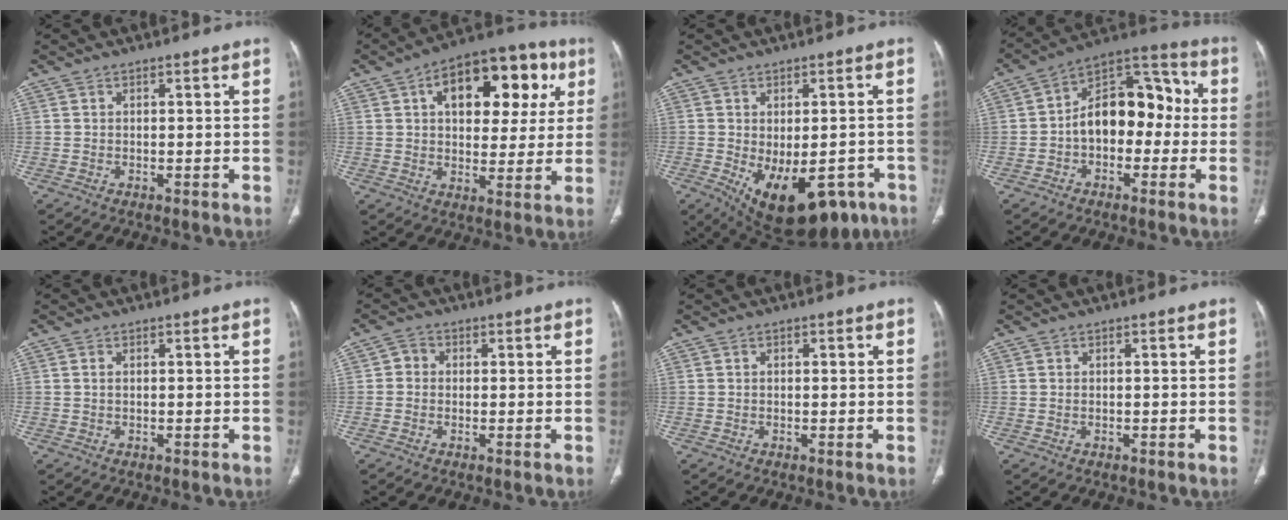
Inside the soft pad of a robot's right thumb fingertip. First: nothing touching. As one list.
[{"total": 19.5, "force": [6.6, 11.0, 14.7], "torque": [-0.149, 0.014, 0.090]}, {"total": 18.0, "force": [-7.8, 9.5, 13.1], "torque": [-0.170, 0.000, -0.089]}, {"total": 15.1, "force": [-1.1, 9.8, 11.4], "torque": [-0.134, 0.054, -0.030]}, {"total": 0.9, "force": [0.2, 0.5, 0.7], "torque": [-0.017, 0.002, 0.006]}, {"total": 2.4, "force": [0.0, 2.2, 0.9], "torque": [-0.001, 0.008, -0.004]}, {"total": 0.8, "force": [0.3, 0.4, 0.6], "torque": [-0.011, 0.003, 0.003]}, {"total": 0.0}]